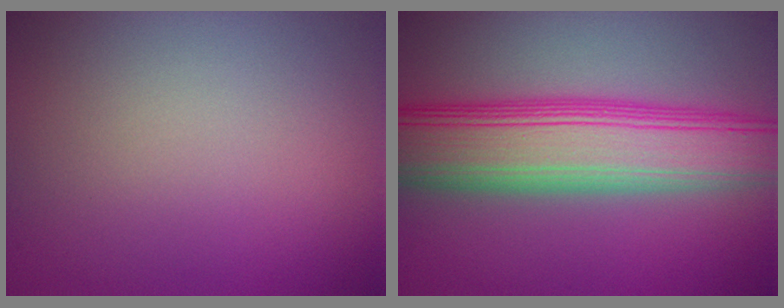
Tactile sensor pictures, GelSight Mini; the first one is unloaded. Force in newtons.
{"total": 9.9, "press": 9.9, "slide": 0.4}